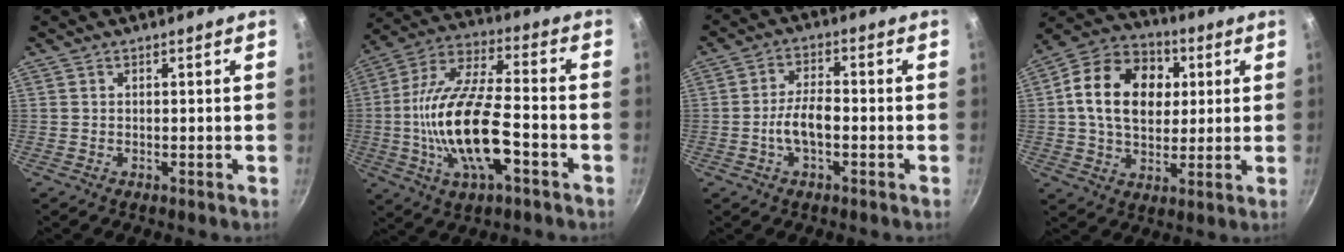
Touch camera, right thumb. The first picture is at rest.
{"total": 19.8, "force": [-4.9, 7.9, 17.4], "torque": [-0.333, 0.029, -0.099]}
{"total": 6.3, "force": [-1.6, 2.9, 5.4], "torque": [-0.095, 0.026, -0.035]}
{"total": 17.9, "force": [3.3, 13.0, 11.8], "torque": [-0.171, 0.016, 0.043]}